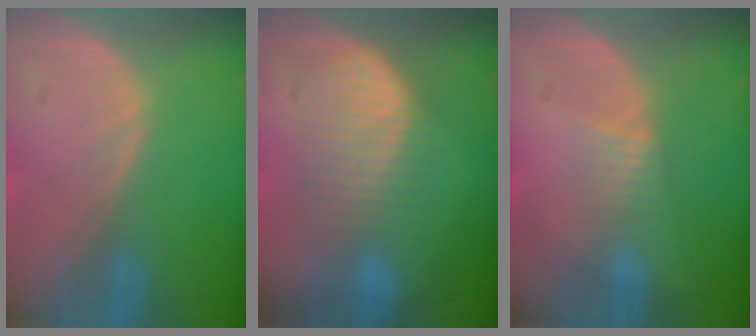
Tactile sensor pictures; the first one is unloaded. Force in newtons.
{"total": 7.3, "press": 7.3, "slide": 0.1}
{"total": 2.3, "press": 2.1, "slide": 1.0}